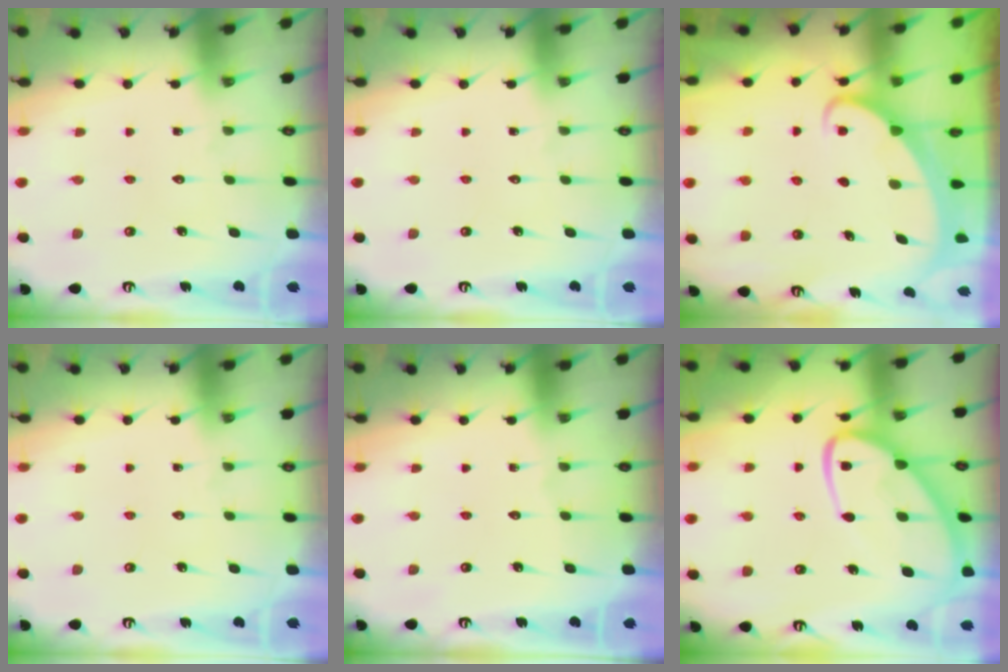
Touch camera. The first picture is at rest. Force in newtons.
{"total": 0.0}
{"total": 2.0, "press": 2.0, "slide": 0.2}
{"total": 0.0}
{"total": 0.0}
{"total": 12.1, "press": 12.1, "slide": 1.0}